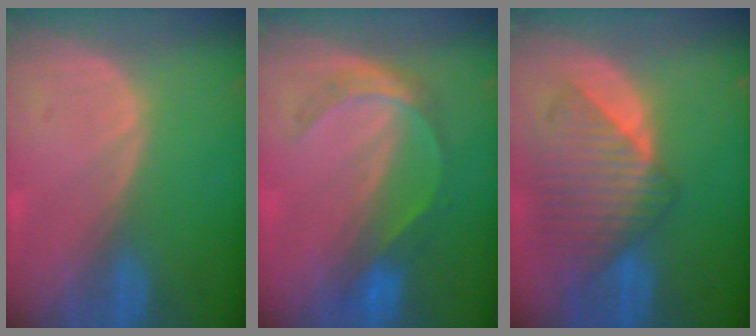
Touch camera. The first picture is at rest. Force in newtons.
{"total": 5.1, "press": 4.9, "slide": 1.4}
{"total": 9.2, "press": 8.2, "slide": 4.0}